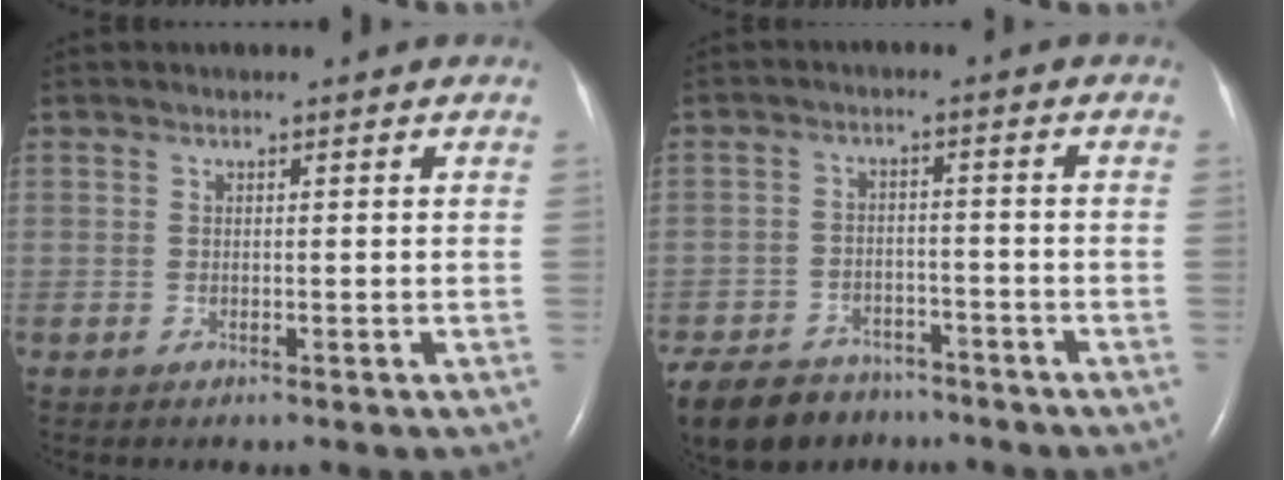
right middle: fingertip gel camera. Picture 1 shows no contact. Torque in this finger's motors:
{"motor_torque": [0.84, -0.84, 0.10, 0.02]}